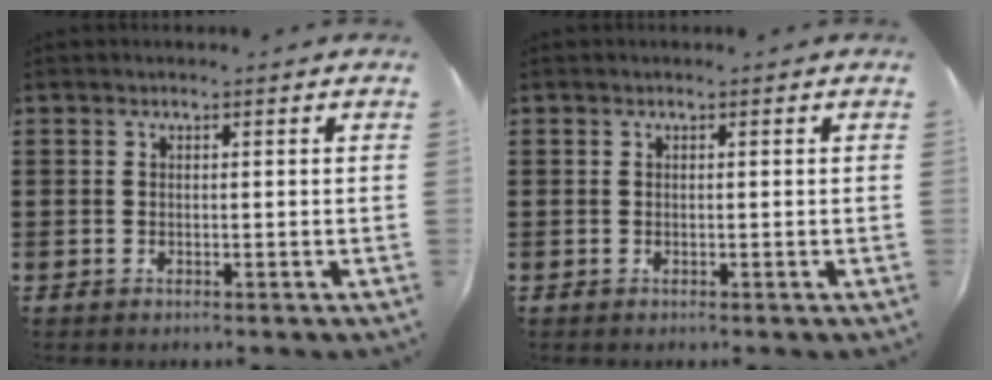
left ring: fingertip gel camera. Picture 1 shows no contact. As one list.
[{"total": 0.0}]